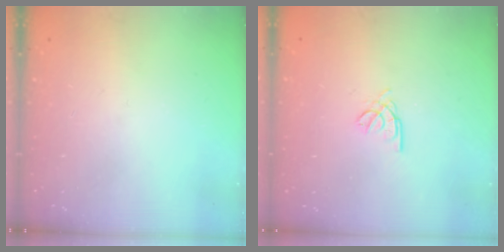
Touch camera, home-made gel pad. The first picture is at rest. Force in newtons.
{"total": 2.2, "press": 2.1, "slide": 0.6}